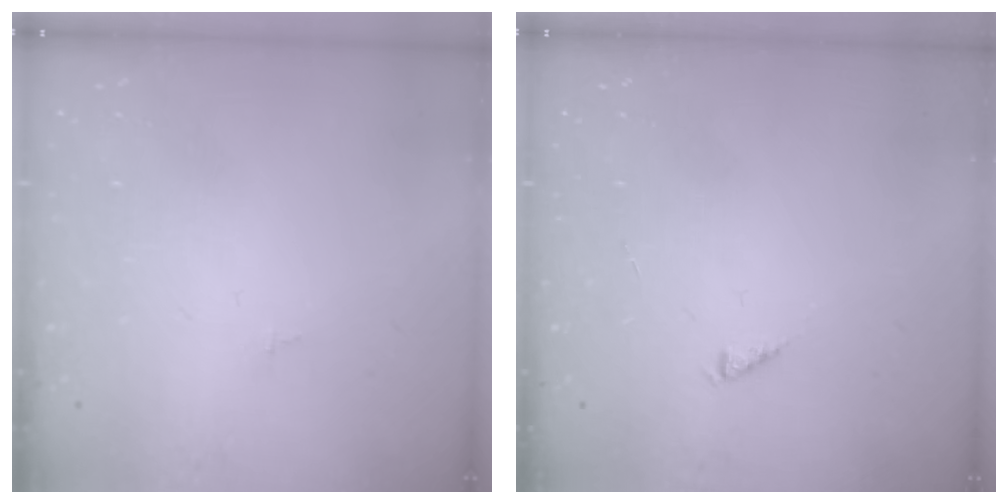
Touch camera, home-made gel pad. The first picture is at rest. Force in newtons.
{"total": 0.0}